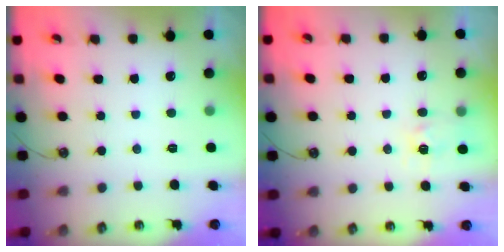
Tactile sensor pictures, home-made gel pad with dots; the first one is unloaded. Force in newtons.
{"total": 5.3, "press": 5.3, "slide": 0.5}